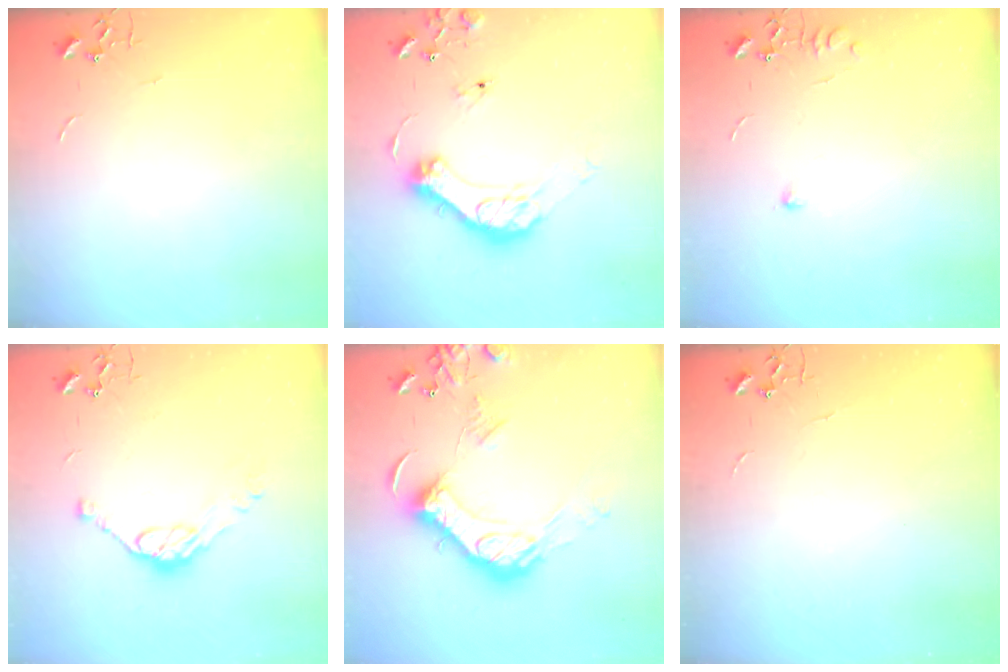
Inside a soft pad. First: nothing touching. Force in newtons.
{"total": 14.1, "press": 14.0, "slide": 2.1}
{"total": 5.8, "press": 5.8, "slide": 0.7}
{"total": 9.6, "press": 9.5, "slide": 1.0}
{"total": 18.6, "press": 18.5, "slide": 1.9}
{"total": 0.0}